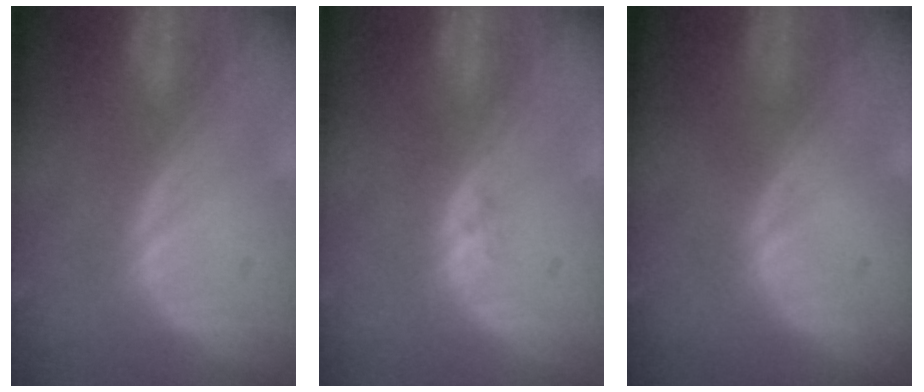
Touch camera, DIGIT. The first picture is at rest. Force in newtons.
{"total": 1.1, "press": 0.8, "slide": 0.7}
{"total": 0.0}